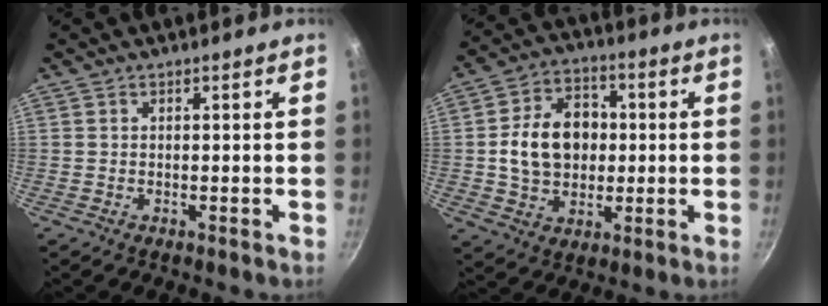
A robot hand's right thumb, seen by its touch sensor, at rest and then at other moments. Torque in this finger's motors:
{"motor_torque": [0.08, 0.18, 0.62, -0.07, 0.24]}